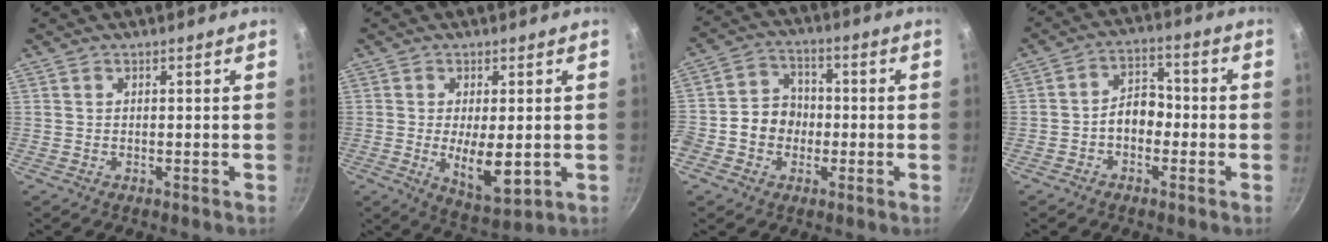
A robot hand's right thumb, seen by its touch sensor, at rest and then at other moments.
{"total": 9.0, "force": [-0.9, 3.8, 8.1], "torque": [-0.130, -0.016, 0.000]}
{"total": 9.4, "force": [-1.7, 8.0, 4.5], "torque": [-0.038, 0.025, -0.042]}
{"total": 6.2, "force": [-1.7, 4.4, 3.9], "torque": [-0.030, 0.031, -0.038]}